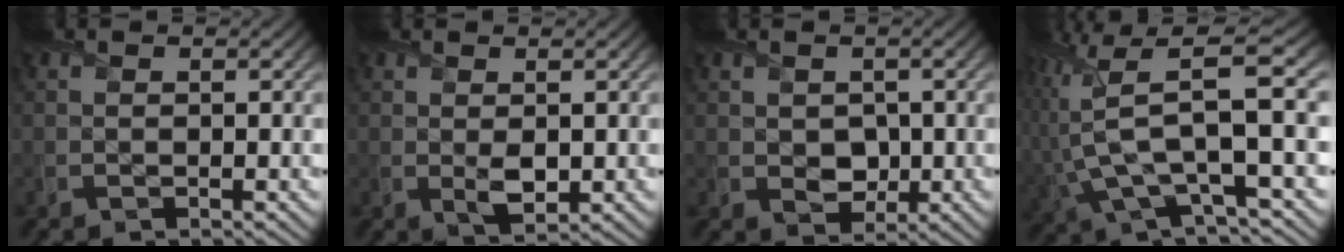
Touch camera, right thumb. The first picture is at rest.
{"total": 2.4, "force": [0.1, 1.2, 2.1], "torque": [-0.041, -0.006, 0.008]}
{"total": 3.2, "force": [0.1, 2.6, 1.9], "torque": [-0.043, -0.010, 0.005]}
{"total": 11.6, "force": [-1.4, 3.9, 10.8], "torque": [-0.233, 0.003, -0.027]}